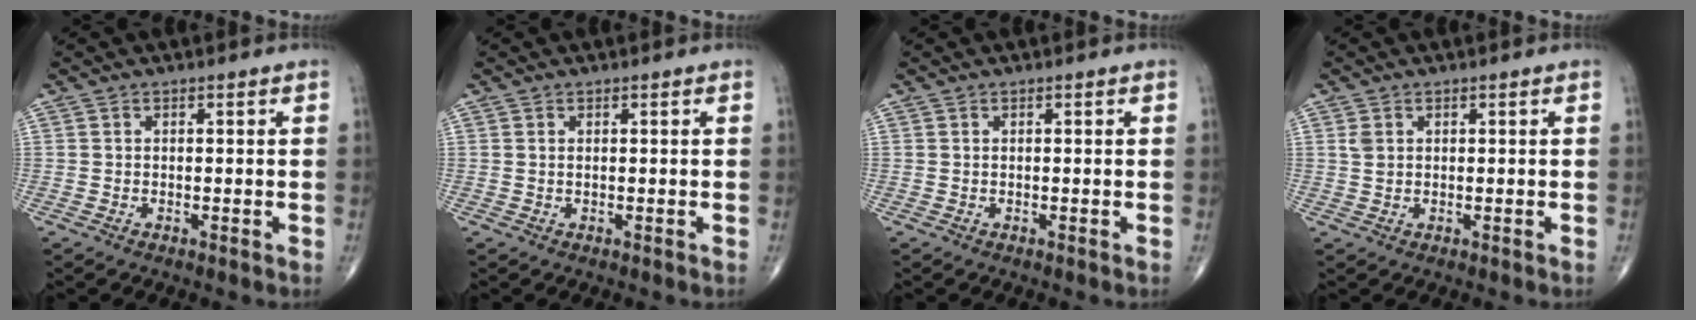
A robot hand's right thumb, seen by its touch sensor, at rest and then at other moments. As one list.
[{"total": 0.0}, {"total": 0.0}, {"total": 1.6, "force": [0.6, 1.2, 0.9], "torque": [-0.016, 0.001, 0.016]}]